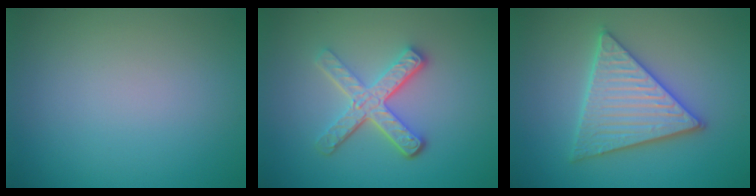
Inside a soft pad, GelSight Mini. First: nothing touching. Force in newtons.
{"total": 4.6, "press": 3.4, "slide": 3.0}
{"total": 5.6, "press": 5.5, "slide": 0.7}